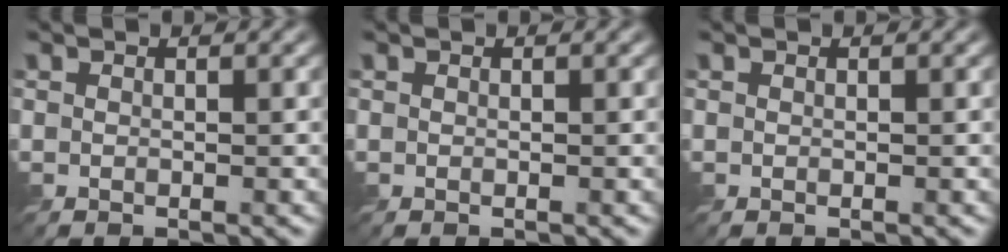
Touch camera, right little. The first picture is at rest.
{"total": 0.0}
{"total": 0.0}